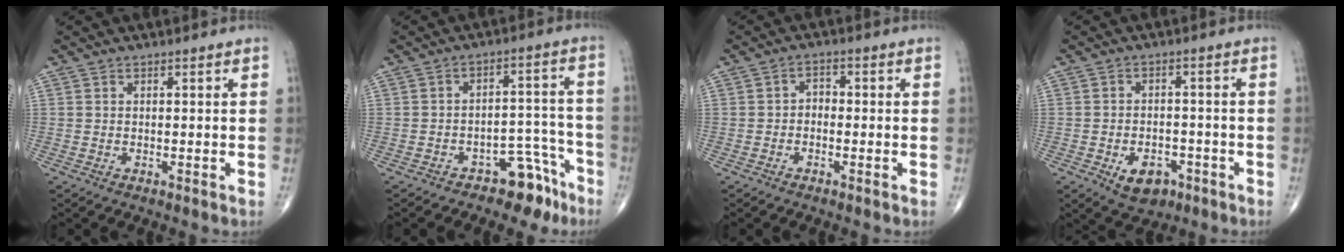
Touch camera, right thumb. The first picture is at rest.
{"total": 7.5, "force": [-5.6, 4.0, 3.1], "torque": [-0.007, 0.083, -0.083]}
{"total": 2.2, "force": [-0.6, 1.6, 1.4], "torque": [-0.011, 0.014, -0.019]}
{"total": 6.8, "force": [-3.1, 4.4, 4.0], "torque": [-0.045, 0.017, -0.041]}